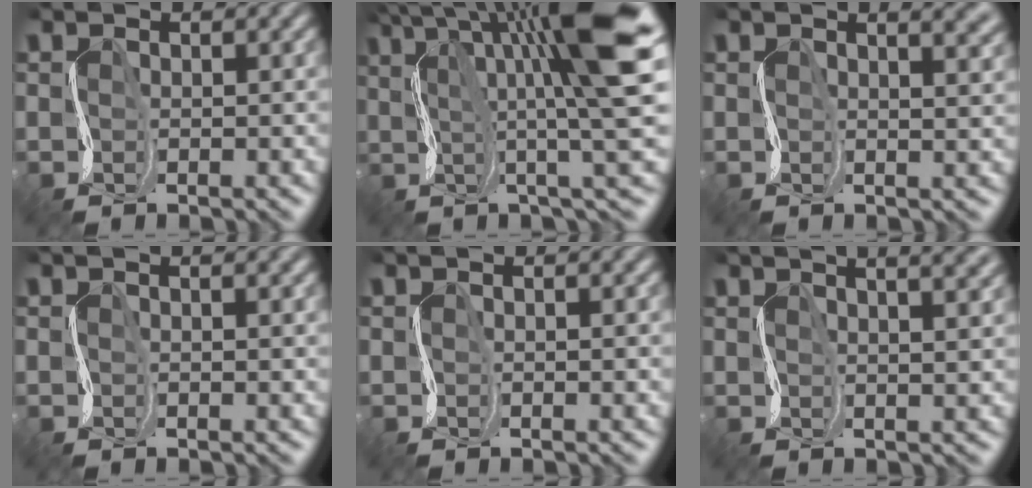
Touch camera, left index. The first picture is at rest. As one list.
[{"total": 12.7, "force": [4.3, 2.1, 11.7], "torque": [-0.179, 0.008, 0.069]}, {"total": 5.0, "force": [2.8, 2.1, 3.6], "torque": [-0.025, 0.025, 0.009]}, {"total": 0.8, "force": [0.4, 0.1, 0.7], "torque": [-0.011, 0.005, 0.004]}, {"total": 1.0, "force": [0.2, 0.2, 1.0], "torque": [-0.012, 0.004, 0.000]}, {"total": 9.5, "force": [5.5, 4.0, 6.6], "torque": [-0.037, 0.052, 0.039]}]